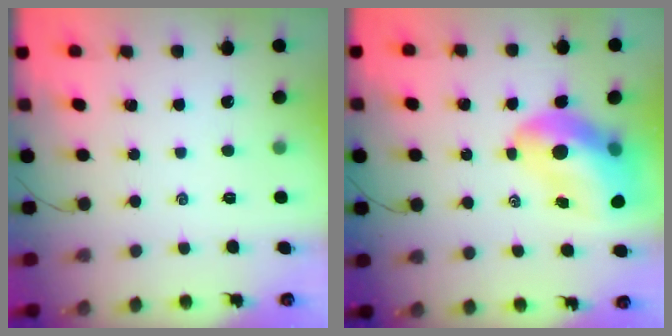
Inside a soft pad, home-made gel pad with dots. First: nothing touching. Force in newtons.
{"total": 14.2, "press": 13.6, "slide": 4.1}